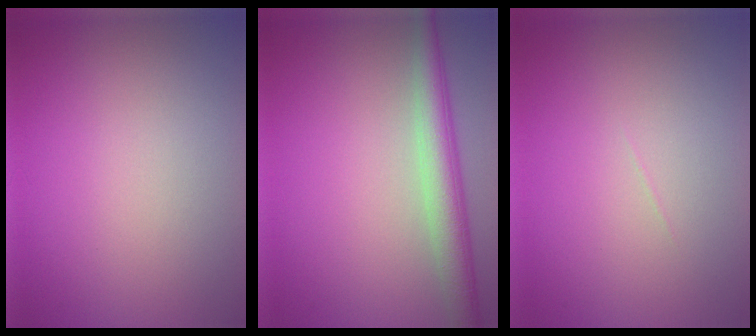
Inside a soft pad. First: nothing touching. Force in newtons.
{"total": 4.3, "press": 4.3, "slide": 0.1}
{"total": 0.0}